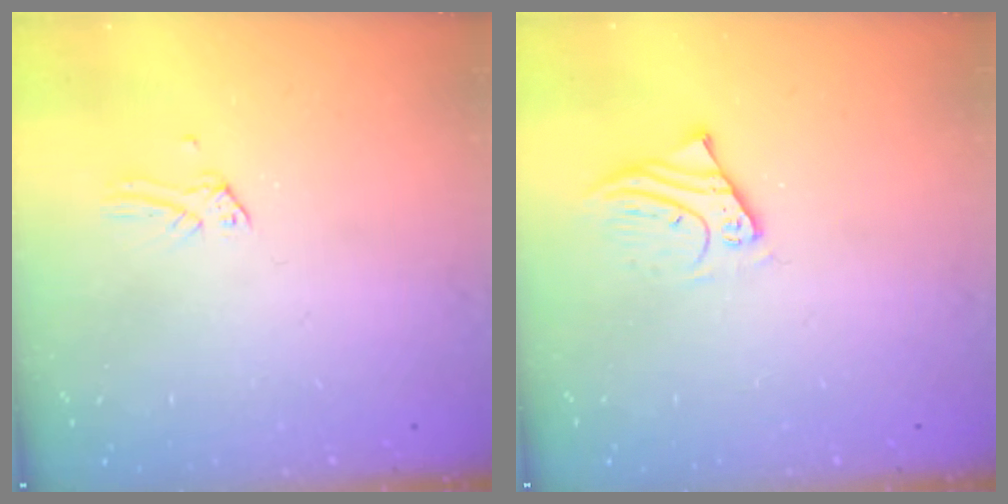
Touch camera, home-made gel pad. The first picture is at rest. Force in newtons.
{"total": 1.5, "press": 1.5, "slide": 0.1}